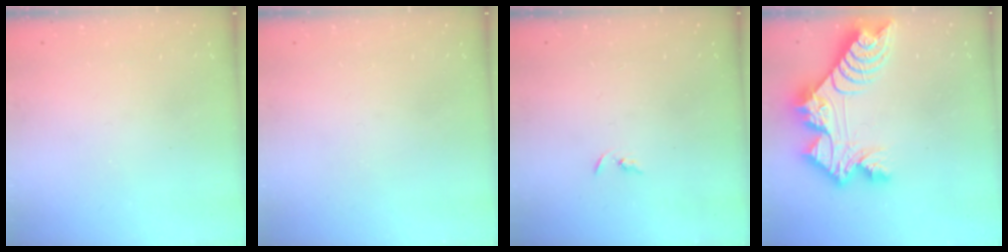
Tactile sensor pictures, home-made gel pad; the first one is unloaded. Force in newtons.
{"total": 0.0}
{"total": 2.4, "press": 2.3, "slide": 0.2}
{"total": 14.9, "press": 14.8, "slide": 1.5}